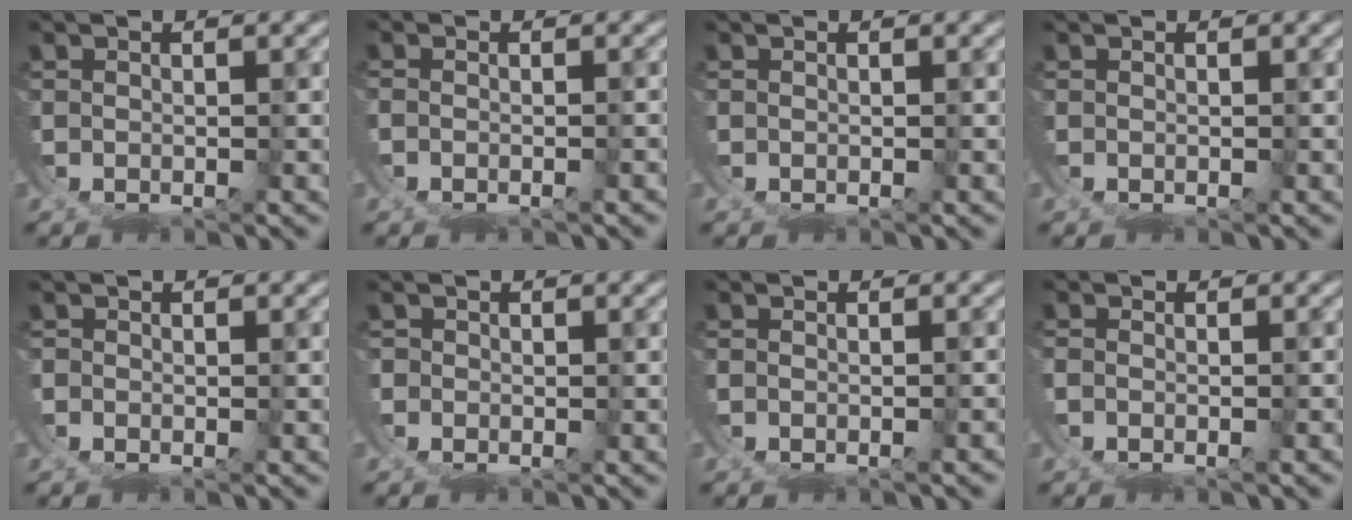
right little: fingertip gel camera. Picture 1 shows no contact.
{"total": 1.2, "force": [-1.1, 0.4, 0.4], "torque": [-0.010, -0.005, -0.016]}
{"total": 0.0}
{"total": 0.0}
{"total": 1.0, "force": [-0.6, 0.7, 0.0], "torque": [-0.006, -0.008, -0.009]}
{"total": 1.2, "force": [-0.5, 1.1, -0.2], "torque": [-0.005, -0.008, -0.007]}
{"total": 1.0, "force": [-1.0, 0.1, 0.3], "torque": [-0.006, -0.003, -0.014]}
{"total": 1.6, "force": [-1.3, 0.8, 0.6], "torque": [-0.016, -0.008, -0.018]}